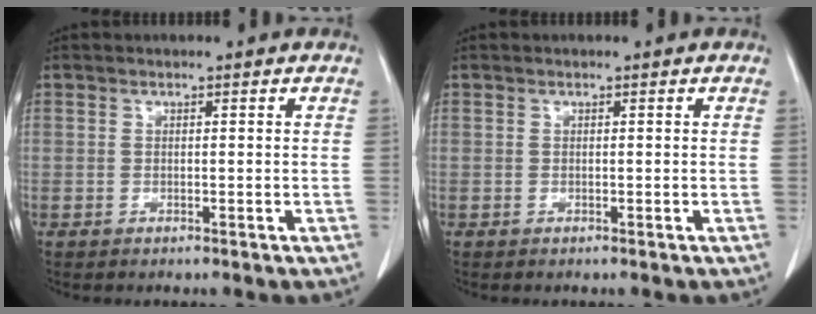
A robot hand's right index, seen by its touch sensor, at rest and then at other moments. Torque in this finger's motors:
{"motor_torque": [0.00, 0.00, 0.01, 0.00]}